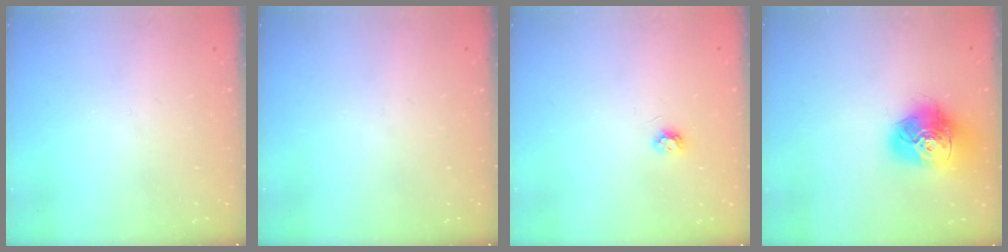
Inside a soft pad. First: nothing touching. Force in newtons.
{"total": 0.0}
{"total": 4.2, "press": 4.2, "slide": 0.6}
{"total": 16.4, "press": 16.4, "slide": 1.7}